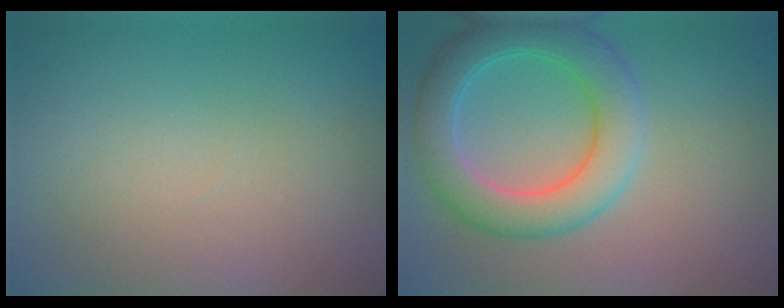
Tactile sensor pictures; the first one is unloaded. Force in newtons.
{"total": 6.2, "press": 6.2, "slide": 0.1}